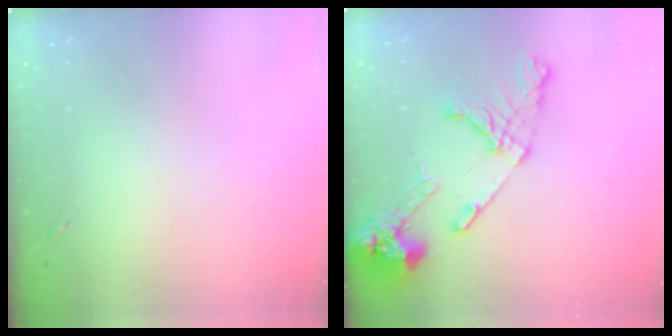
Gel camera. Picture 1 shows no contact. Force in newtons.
{"total": 14.1, "press": 14.0, "slide": 1.9}